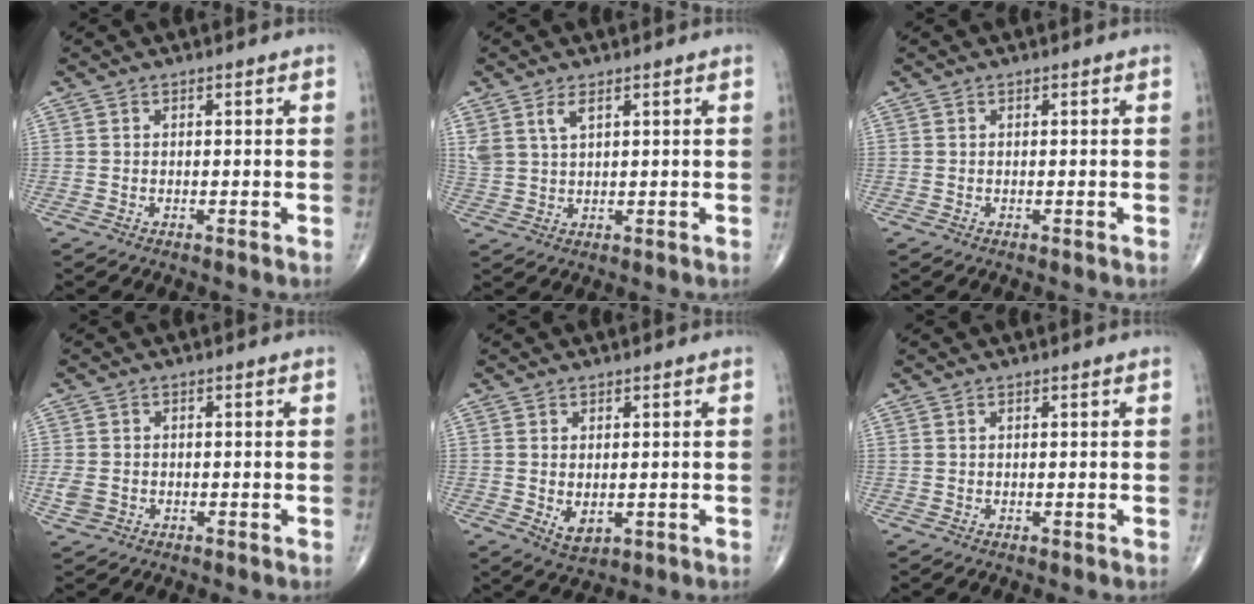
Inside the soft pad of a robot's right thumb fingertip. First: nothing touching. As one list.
[{"total": 4.3, "force": [2.4, 2.0, 3.0], "torque": [-0.065, -0.006, 0.056]}, {"total": 0.0}, {"total": 3.3, "force": [-0.9, 2.7, 1.8], "torque": [-0.043, 0.004, -0.013]}, {"total": 3.8, "force": [-0.4, 2.3, 2.9], "torque": [-0.039, -0.006, 0.007]}, {"total": 0.0}]